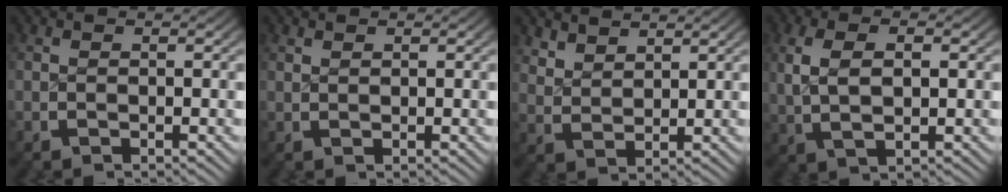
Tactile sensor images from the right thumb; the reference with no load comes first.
{"total": 0.7, "force": [0.7, -0.1, 0.0], "torque": [0.002, 0.000, 0.017]}
{"total": 2.7, "force": [2.5, 0.9, 0.8], "torque": [-0.012, -0.003, 0.057]}
{"total": 4.6, "force": [0.9, 2.5, 3.7], "torque": [-0.078, 0.000, 0.026]}